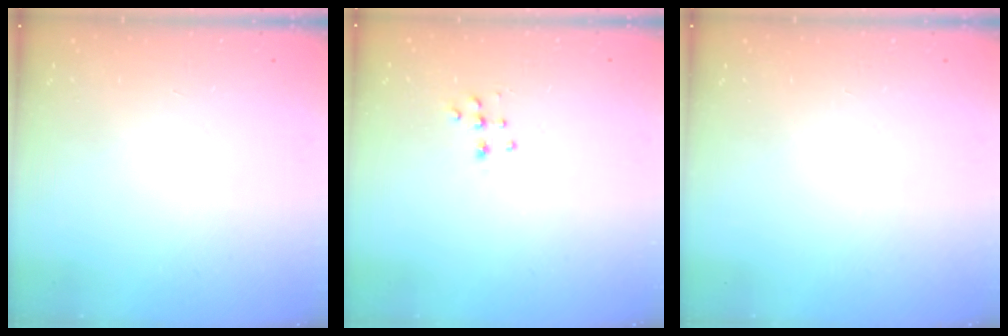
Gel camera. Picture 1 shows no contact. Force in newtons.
{"total": 6.8, "press": 6.8, "slide": 0.5}
{"total": 0.0}